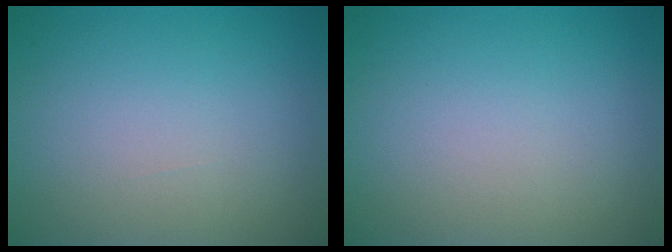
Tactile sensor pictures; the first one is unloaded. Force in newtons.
{"total": 0.0}